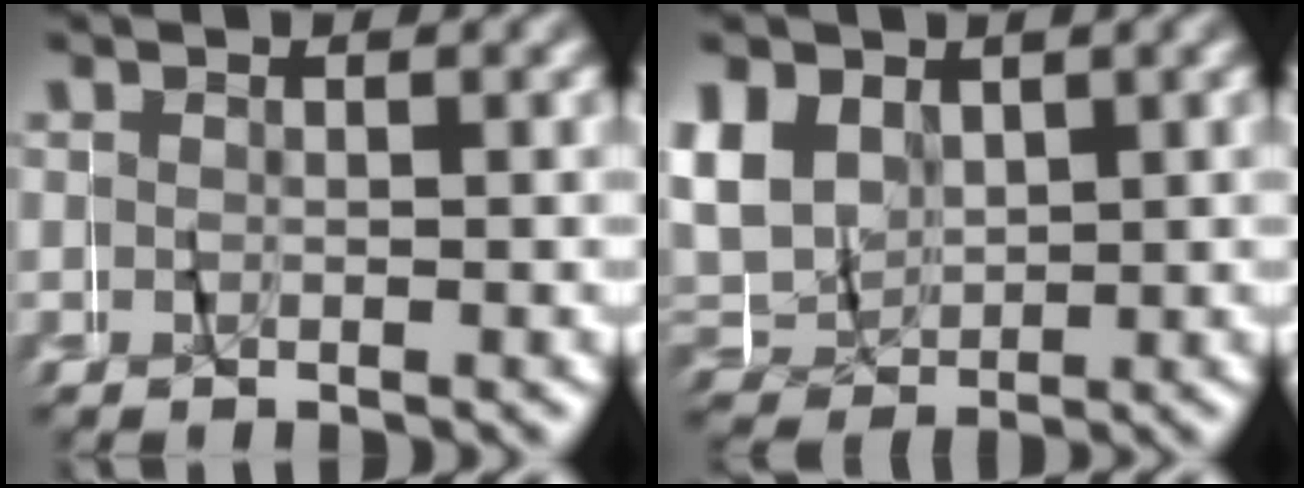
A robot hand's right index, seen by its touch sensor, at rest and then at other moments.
{"total": 9.1, "force": [2.1, 8.1, 3.4], "torque": [-0.095, 0.004, 0.028]}